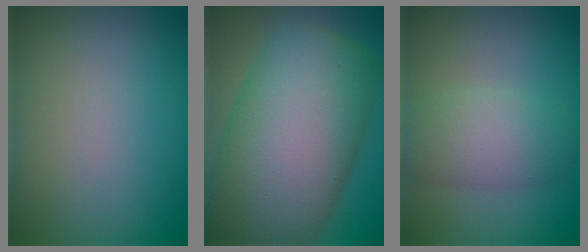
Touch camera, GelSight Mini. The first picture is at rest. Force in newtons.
{"total": 15.5, "press": 15.5, "slide": 0.7}
{"total": 4.0, "press": 4.0, "slide": 0.2}